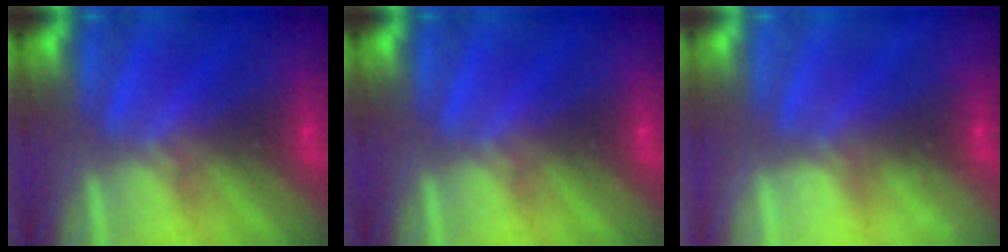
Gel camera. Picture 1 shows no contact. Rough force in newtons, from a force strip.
{"total": 0.0}
{"total": 2.3}